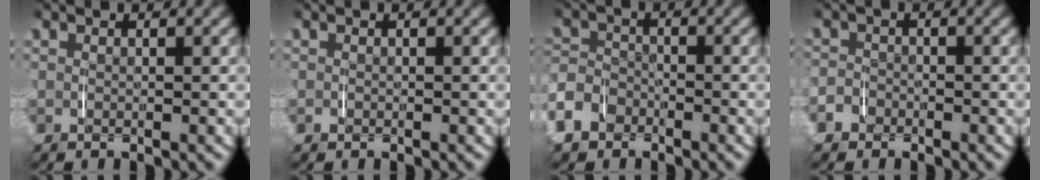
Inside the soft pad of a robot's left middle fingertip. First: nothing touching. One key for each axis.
{"total": 0.0}
{"total": 5.0, "fx": -2.7, "fy": 4.0, "fz": 1.3, "tx": -0.035, "ty": -0.011, "tz": -0.052}
{"total": 2.7, "fx": -1.5, "fy": 2.3, "fz": 0.2, "tx": -0.014, "ty": -0.005, "tz": -0.033}